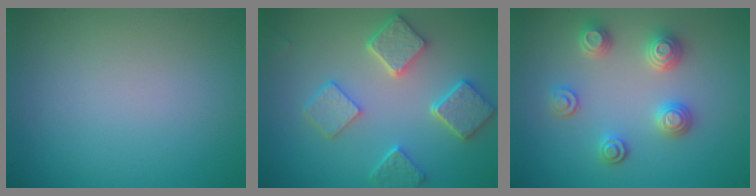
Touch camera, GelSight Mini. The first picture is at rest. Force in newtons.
{"total": 5.5, "press": 4.4, "slide": 3.2}
{"total": 3.5, "press": 3.2, "slide": 1.5}